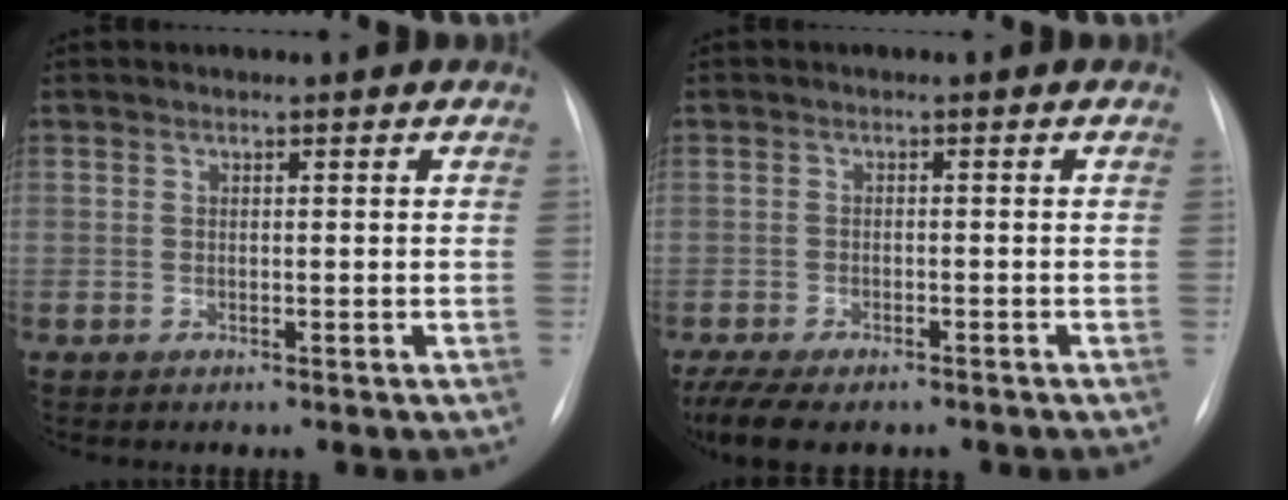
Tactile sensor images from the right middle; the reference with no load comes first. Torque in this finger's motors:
{"motor_torque": [0.33, -0.30, 0.09, 0.04]}